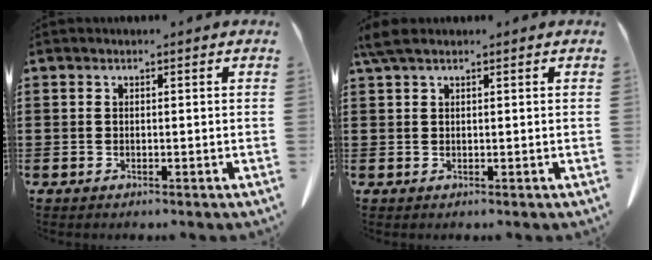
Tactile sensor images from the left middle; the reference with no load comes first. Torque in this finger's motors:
{"motor_torque": [0.13, 0.09, 0.06, 0.05]}